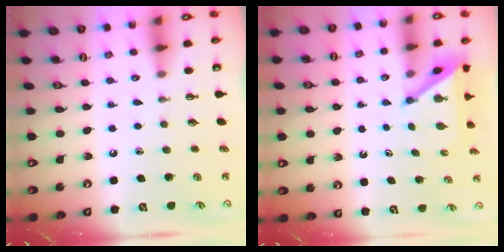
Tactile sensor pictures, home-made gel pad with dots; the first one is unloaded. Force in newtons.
{"total": 4.9, "press": 4.9, "slide": 0.1}